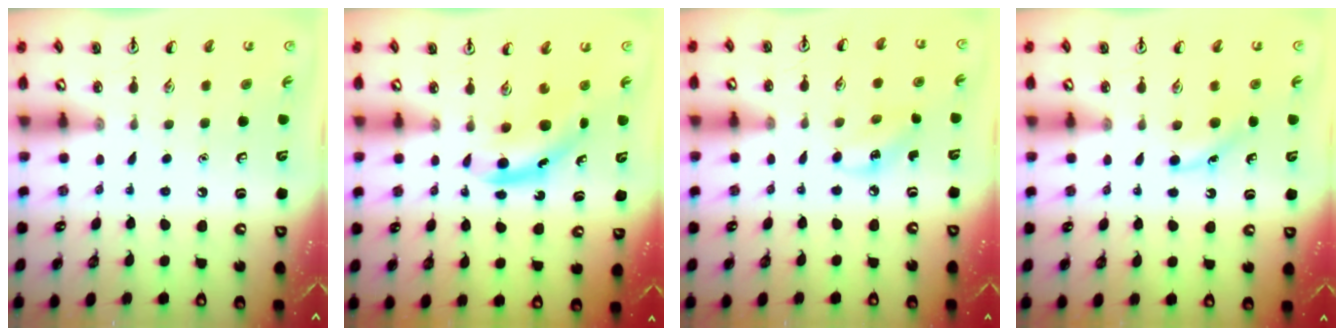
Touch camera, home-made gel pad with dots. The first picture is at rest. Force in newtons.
{"total": 4.9, "press": 4.8, "slide": 0.9}
{"total": 3.7, "press": 3.5, "slide": 1.3}
{"total": 3.8, "press": 3.5, "slide": 1.4}